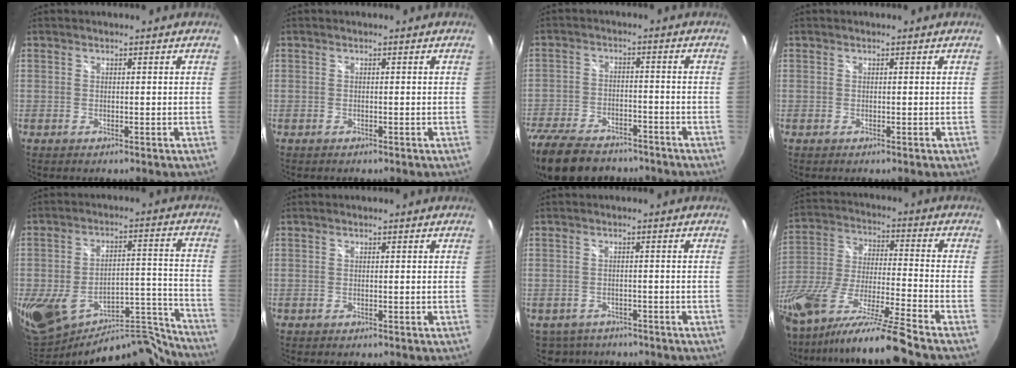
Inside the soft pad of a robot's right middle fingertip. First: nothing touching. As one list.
[{"total": 0.0}, {"total": 19.9, "force": [-15.1, 9.0, 9.4], "torque": [-0.225, -0.025, -0.244]}, {"total": 0.0}, {"total": 25.1, "force": [-18.4, 10.8, 13.2], "torque": [-0.240, -0.003, -0.255]}, {"total": 0.0}, {"total": 6.7, "force": [-5.1, 4.0, 1.7], "torque": [-0.046, -0.007, -0.072]}, {"total": 21.4, "force": [-17.0, -0.6, 13.0], "torque": [-0.241, -0.061, -0.306]}]